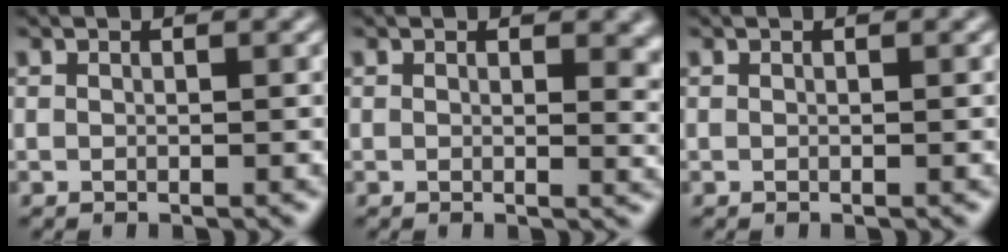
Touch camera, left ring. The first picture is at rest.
{"total": 2.6, "force": [0.7, 1.4, 2.1], "torque": [-0.019, -0.004, 0.009]}
{"total": 0.0}